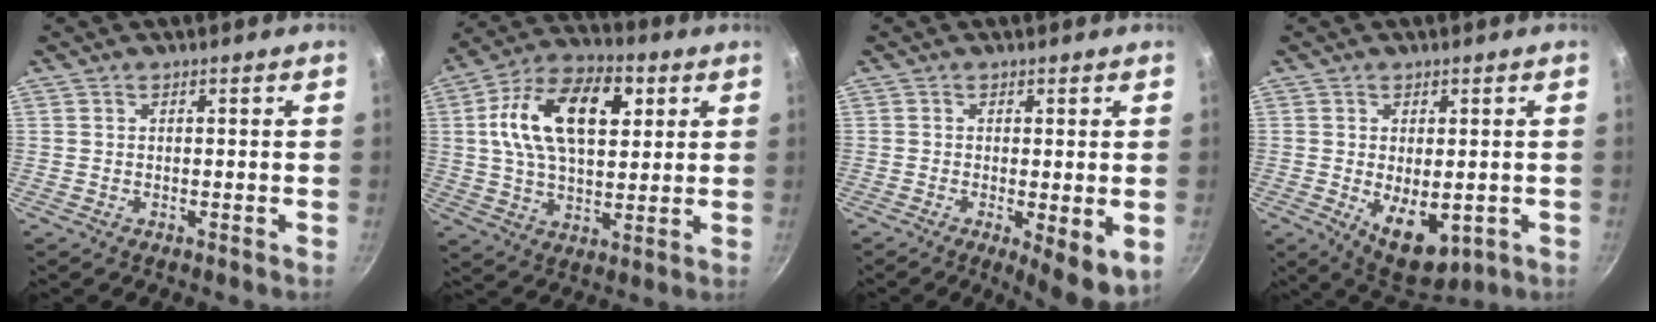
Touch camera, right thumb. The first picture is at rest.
{"total": 18.6, "force": [4.8, 10.5, 14.6], "torque": [-0.238, 0.009, 0.079]}
{"total": 7.1, "force": [-1.8, 1.9, 6.6], "torque": [-0.098, -0.022, -0.026]}
{"total": 9.5, "force": [-2.2, 5.1, 7.8], "torque": [-0.104, -0.012, -0.014]}